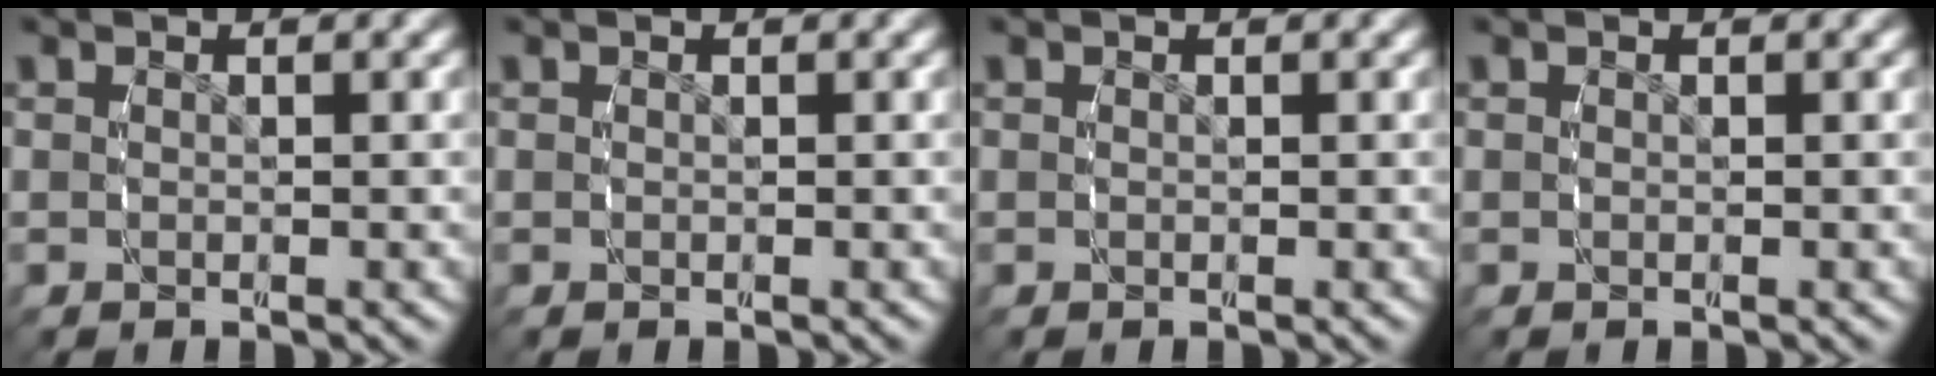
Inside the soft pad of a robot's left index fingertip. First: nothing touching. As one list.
[{"total": 0.0}, {"total": 0.0}, {"total": 0.0}]